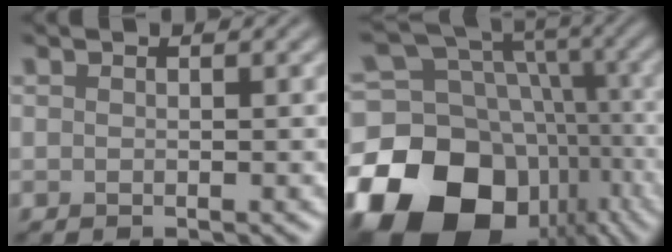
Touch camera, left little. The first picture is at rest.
{"total": 20.8, "force": [-8.8, 15.8, 10.4], "torque": [-0.210, -0.033, -0.123]}